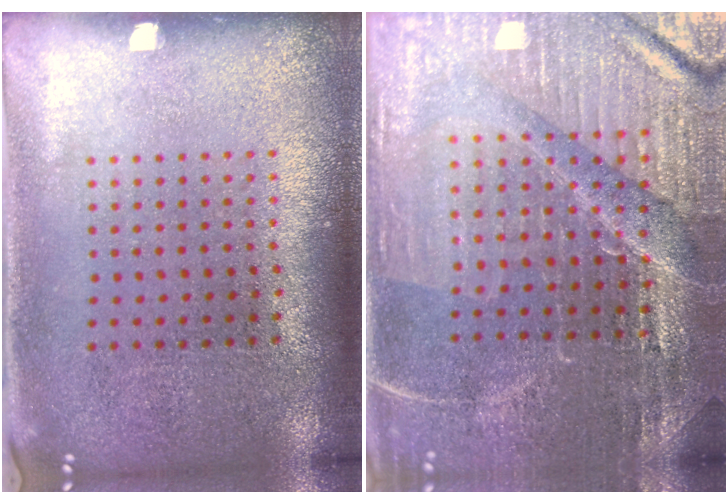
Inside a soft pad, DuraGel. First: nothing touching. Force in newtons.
{"total": 3.8, "press": 3.8, "slide": 0.7}